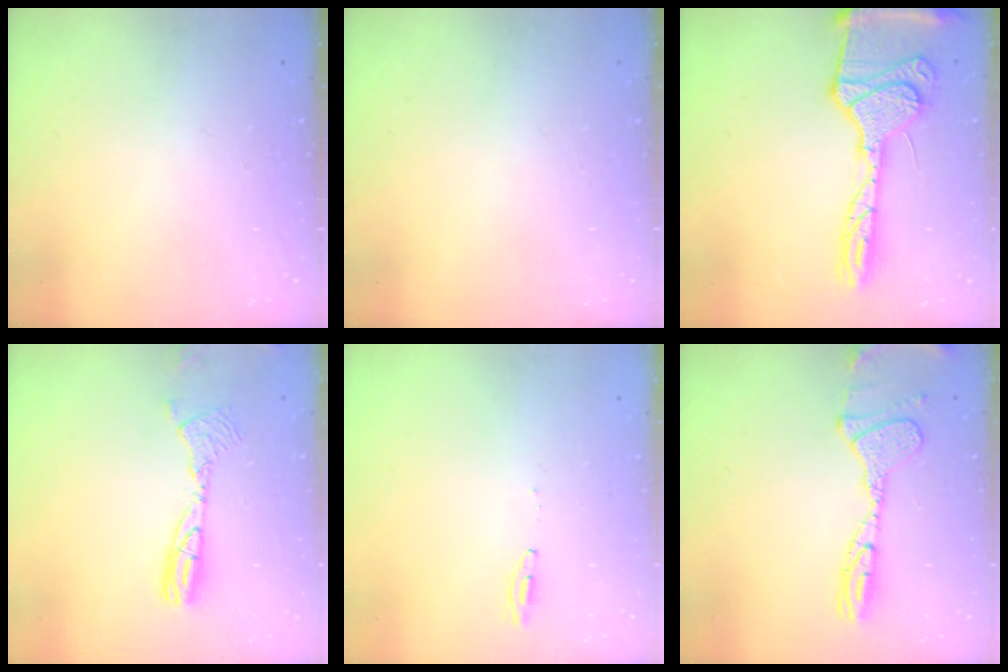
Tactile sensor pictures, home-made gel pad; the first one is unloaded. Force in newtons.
{"total": 0.0}
{"total": 20.7, "press": 20.5, "slide": 2.4}
{"total": 9.5, "press": 9.2, "slide": 2.4}
{"total": 14.8, "press": 3.9, "slide": 14.3}
{"total": 14.0, "press": 13.9, "slide": 1.7}